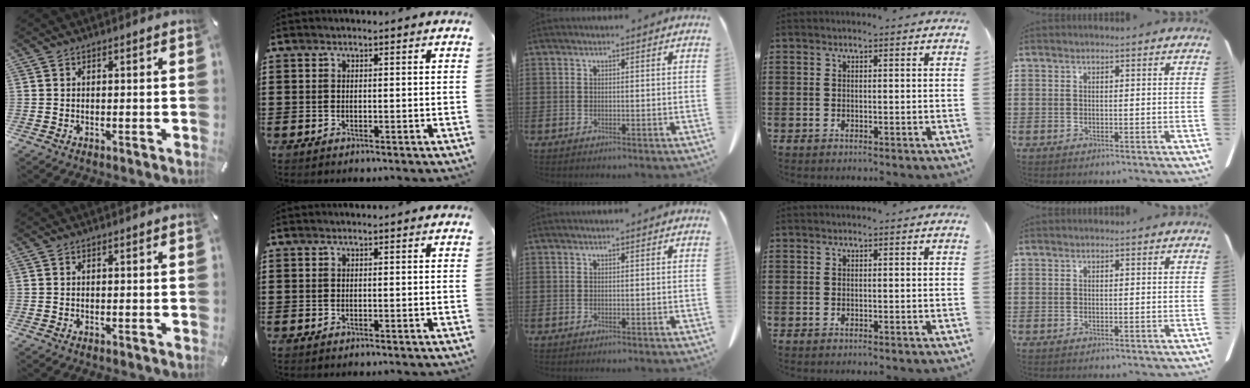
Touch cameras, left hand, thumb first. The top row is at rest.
{}